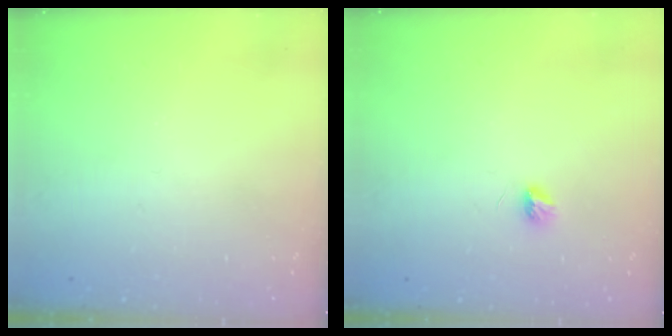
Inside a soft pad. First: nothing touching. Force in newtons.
{"total": 3.4, "press": 3.4, "slide": 0.4}